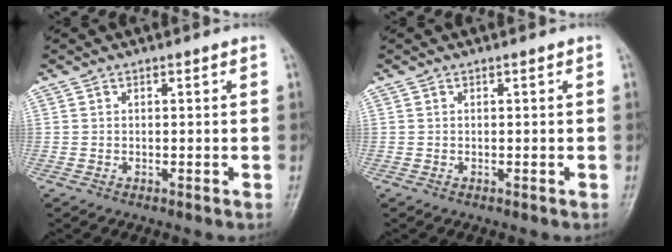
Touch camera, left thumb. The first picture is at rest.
{"total": 0.0}